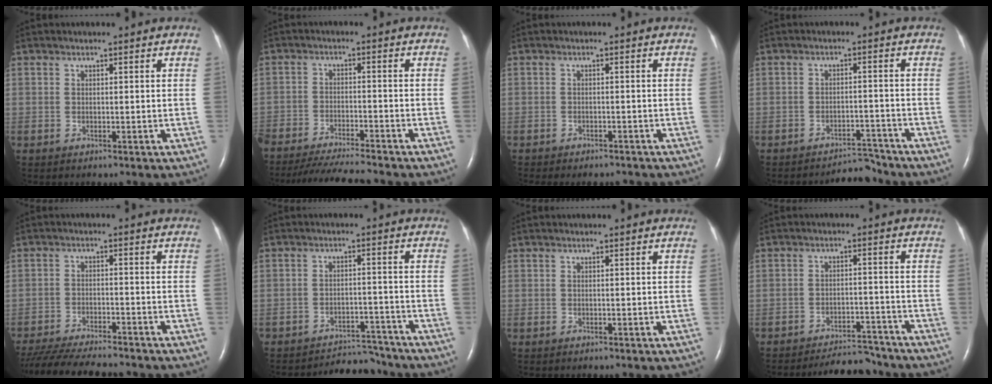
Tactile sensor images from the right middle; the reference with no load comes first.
{"total": 11.5, "force": [-10.6, 0.4, 4.6], "torque": [-0.066, -0.024, -0.166]}
{"total": 7.6, "force": [-6.8, 2.2, 2.5], "torque": [-0.032, -0.004, -0.084]}
{"total": 4.0, "force": [-4.0, 0.2, -0.7], "torque": [0.012, 0.006, -0.059]}
{"total": 14.6, "force": [-13.0, 1.8, 6.3], "torque": [-0.116, -0.028, -0.196]}
{"total": 6.7, "force": [-6.5, 1.2, -0.9], "torque": [0.013, 0.015, -0.095]}
{"total": 0.0}
{"total": 7.4, "force": [-7.2, 1.4, 0.7], "torque": [-0.008, 0.001, -0.105]}